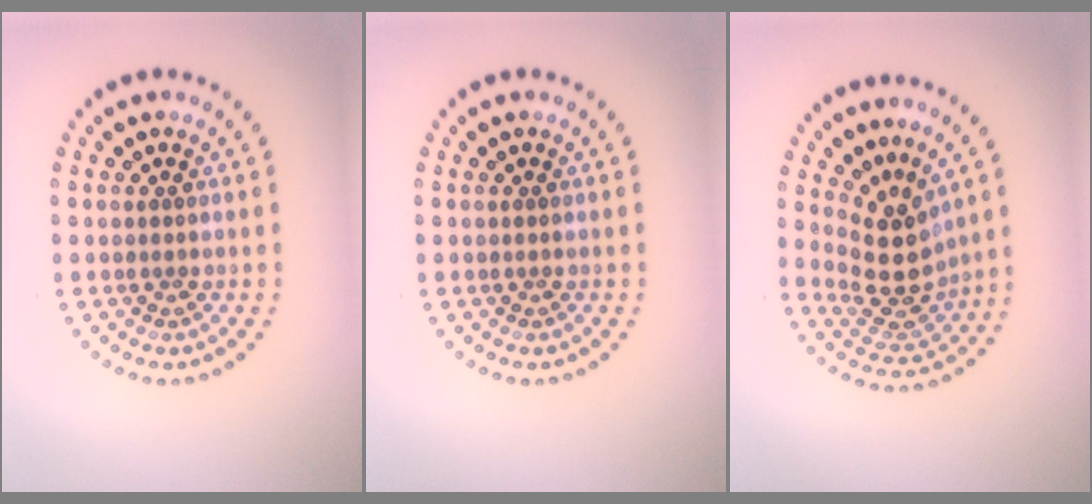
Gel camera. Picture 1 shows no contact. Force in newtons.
{"total": 0.0}
{"total": 4.2, "press": 3.5, "slide": 2.4}